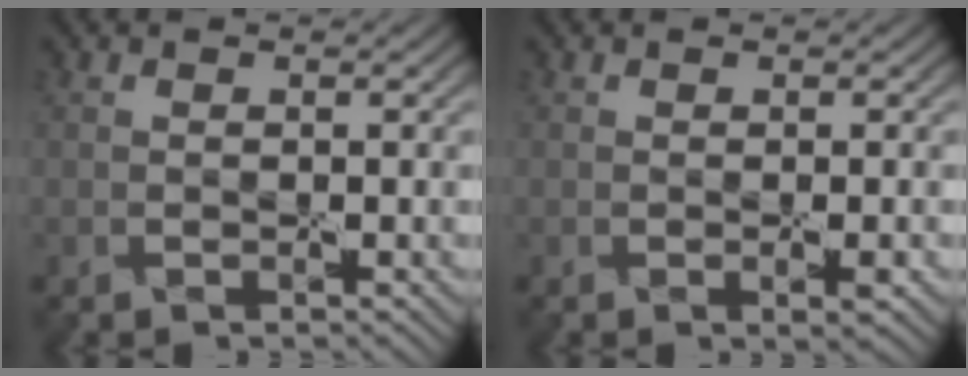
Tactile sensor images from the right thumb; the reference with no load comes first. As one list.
[{"total": 1.0, "force": [-0.2, 0.1, 1.0], "torque": [-0.019, -0.004, -0.003]}]